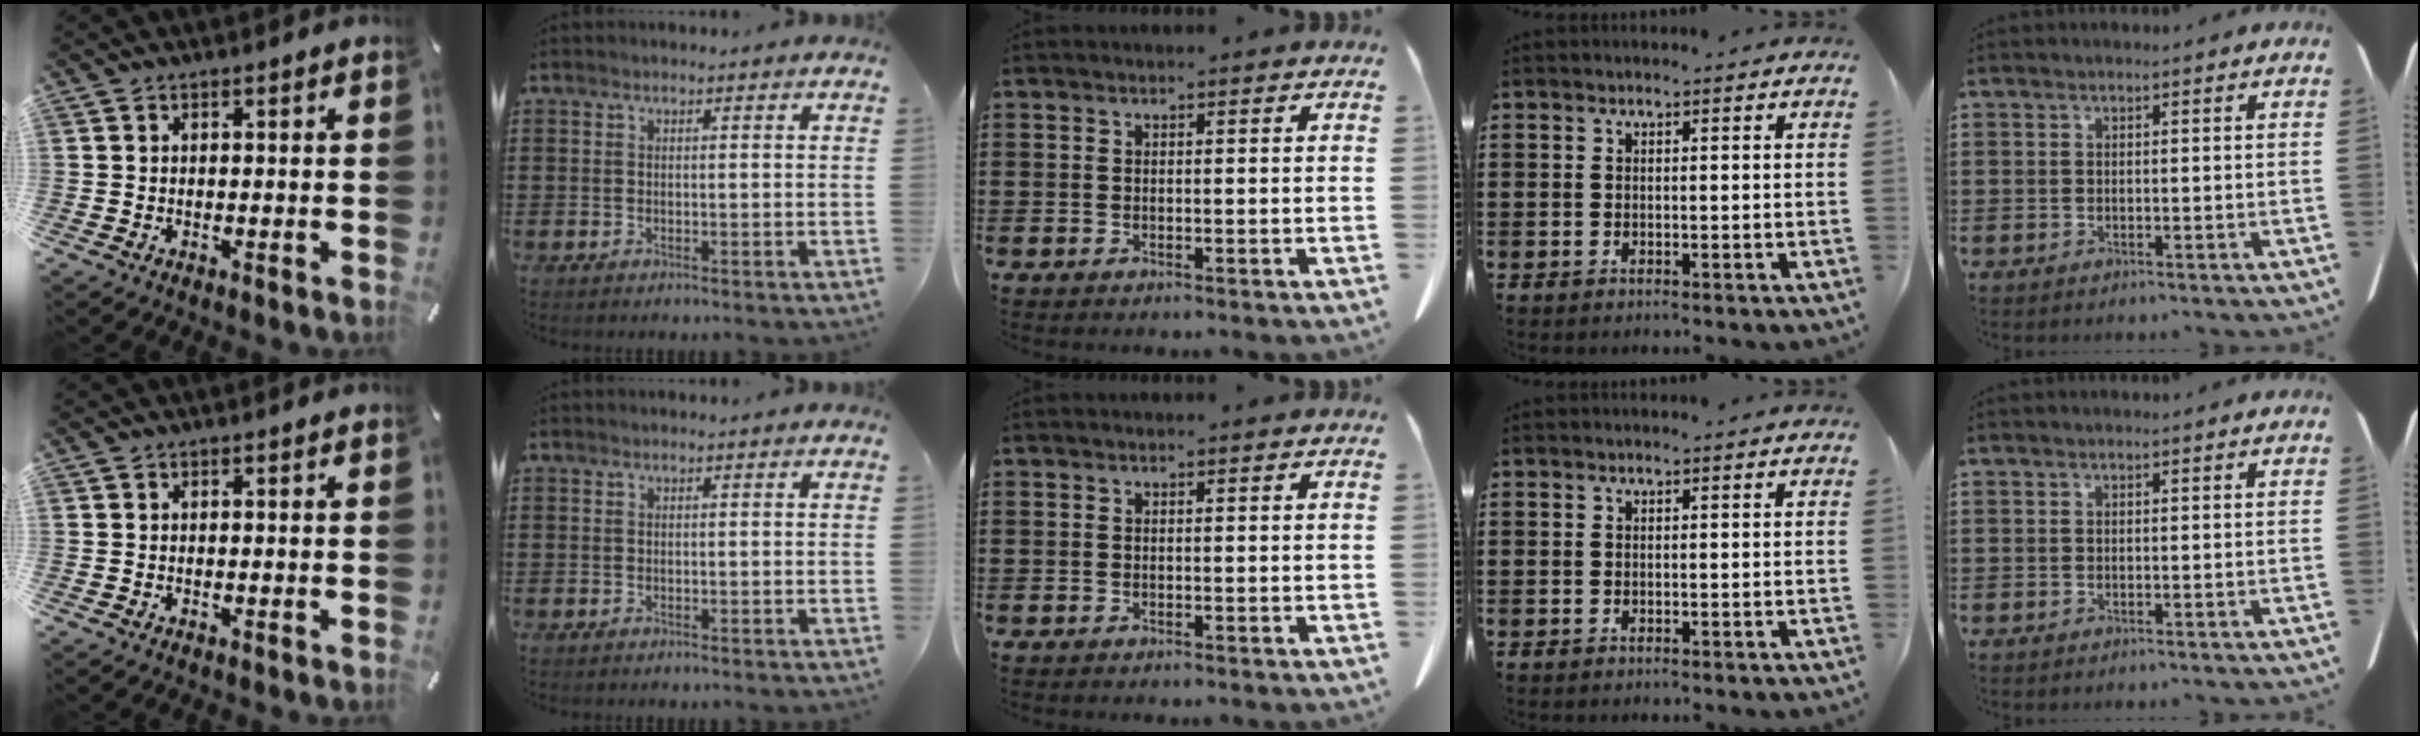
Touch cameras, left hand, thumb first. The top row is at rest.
{}